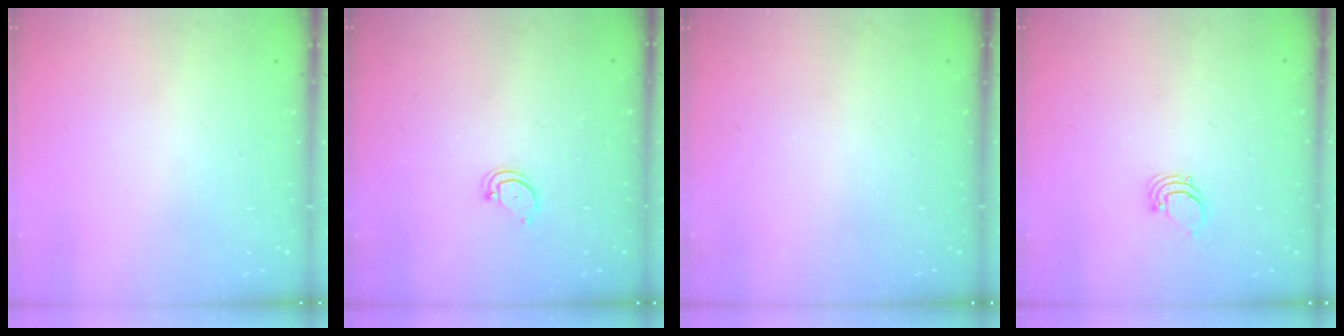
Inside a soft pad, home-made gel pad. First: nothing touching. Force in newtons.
{"total": 3.0, "press": 3.0, "slide": 0.3}
{"total": 0.0}
{"total": 1.7, "press": 1.7, "slide": 0.1}